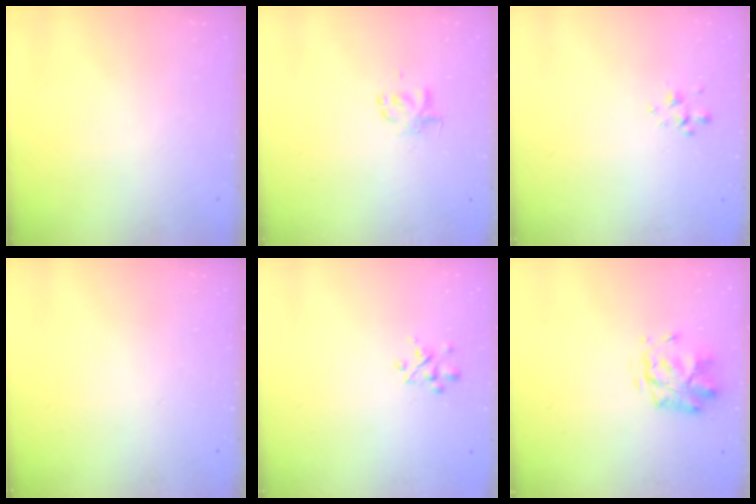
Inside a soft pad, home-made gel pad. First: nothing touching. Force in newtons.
{"total": 2.6, "press": 2.6, "slide": 0.3}
{"total": 1.4, "press": 1.3, "slide": 0.6}
{"total": 0.0}
{"total": 3.0, "press": 2.8, "slide": 1.1}
{"total": 2.9, "press": 2.5, "slide": 1.4}